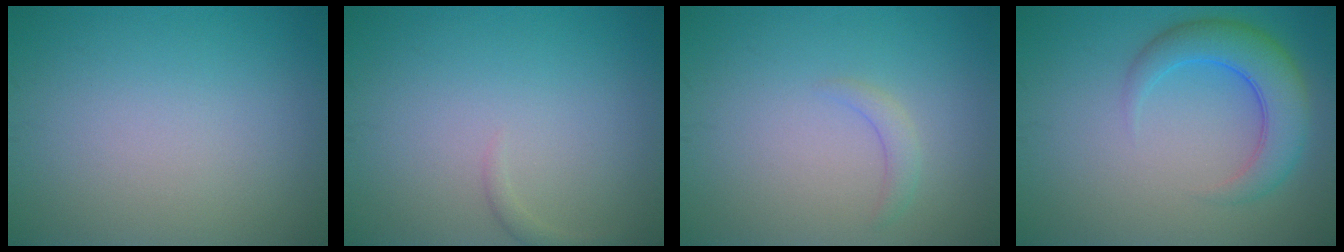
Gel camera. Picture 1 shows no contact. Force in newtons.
{"total": 0.8, "press": 0.8, "slide": 0.1}
{"total": 1.2, "press": 1.2, "slide": 0.2}
{"total": 5.1, "press": 5.1, "slide": 0.2}